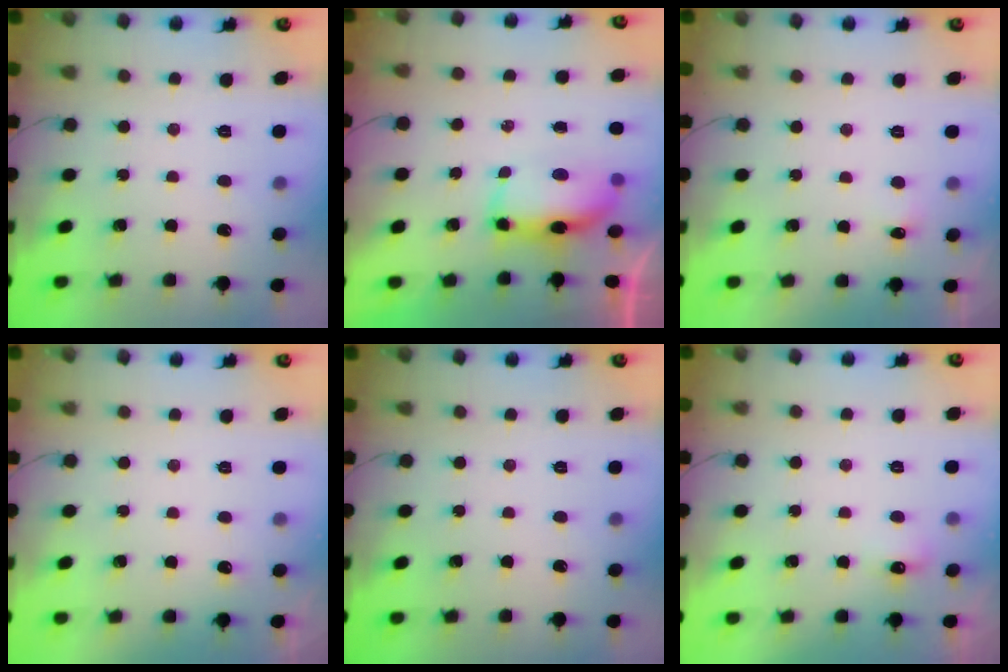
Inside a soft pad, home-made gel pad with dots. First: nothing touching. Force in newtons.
{"total": 13.8, "press": 9.9, "slide": 9.7}
{"total": 3.6, "press": 3.4, "slide": 1.0}
{"total": 7.2, "press": 2.0, "slide": 6.9}
{"total": 0.0}
{"total": 4.1, "press": 3.8, "slide": 1.3}